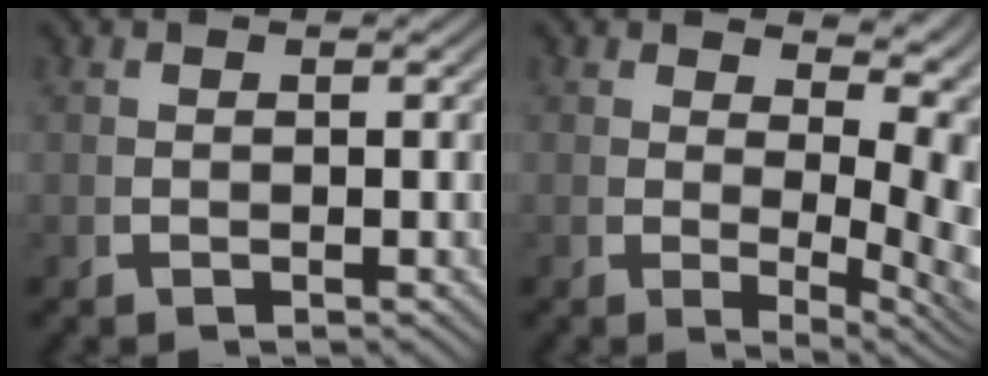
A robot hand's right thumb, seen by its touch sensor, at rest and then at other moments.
{"total": 6.2, "force": [0.4, 3.0, 5.4], "torque": [-0.058, -0.021, 0.016]}